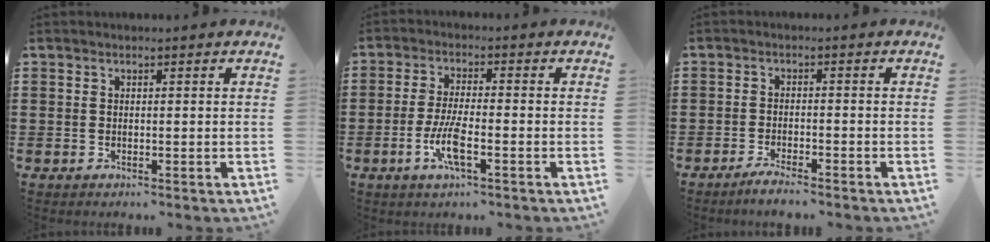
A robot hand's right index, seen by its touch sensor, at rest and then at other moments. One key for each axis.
{"total": 5.7, "fx": -2.3, "fy": 1.2, "fz": 5.1, "tx": -0.112, "ty": -0.010, "tz": -0.047}
{"total": 2.4, "fx": -2.2, "fy": -0.1, "fz": 0.8, "tx": -0.015, "ty": 0.003, "tz": -0.043}